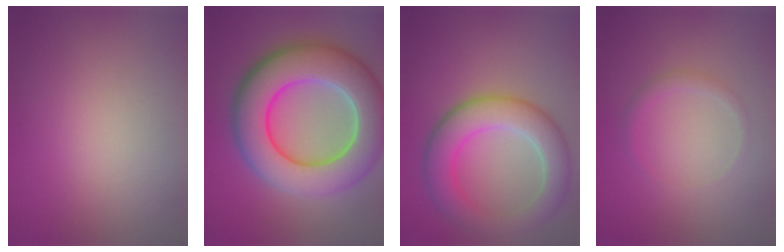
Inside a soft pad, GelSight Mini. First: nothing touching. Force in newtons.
{"total": 11.7, "press": 11.7, "slide": 0.9}
{"total": 6.3, "press": 6.3, "slide": 0.3}
{"total": 1.1, "press": 1.1, "slide": 0.0}